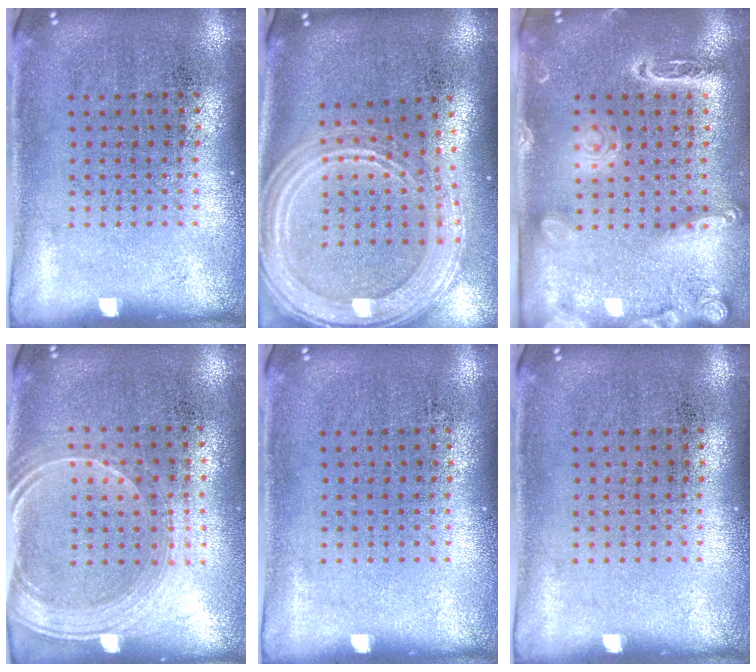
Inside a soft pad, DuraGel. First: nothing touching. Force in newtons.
{"total": 2.9, "press": 2.3, "slide": 1.7}
{"total": 2.1, "press": 1.9, "slide": 0.9}
{"total": 1.6, "press": 1.4, "slide": 0.8}
{"total": 0.0}
{"total": 0.0}